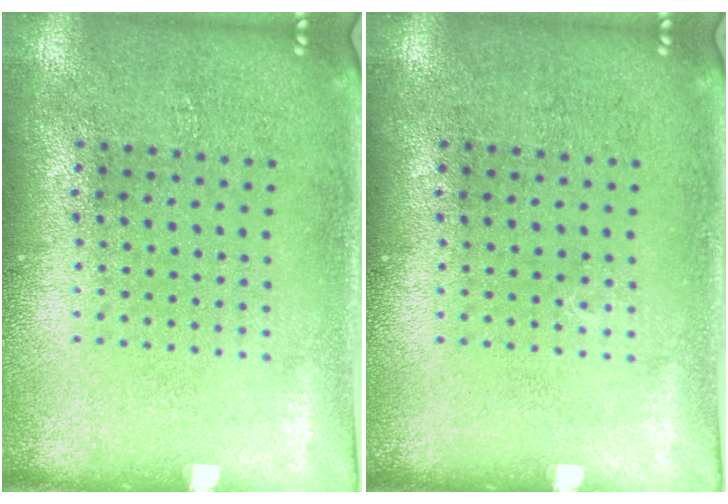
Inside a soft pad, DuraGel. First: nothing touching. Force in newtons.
{"total": 0.0}